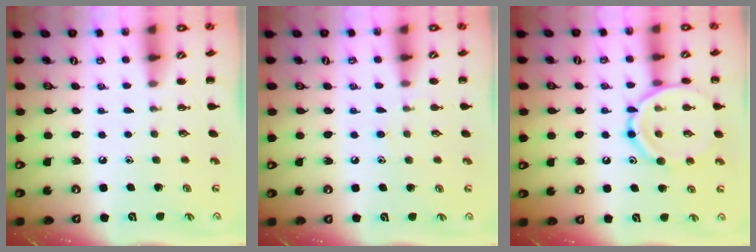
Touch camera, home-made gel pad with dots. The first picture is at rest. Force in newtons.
{"total": 6.2, "press": 5.9, "slide": 2.1}
{"total": 14.8, "press": 14.7, "slide": 1.4}